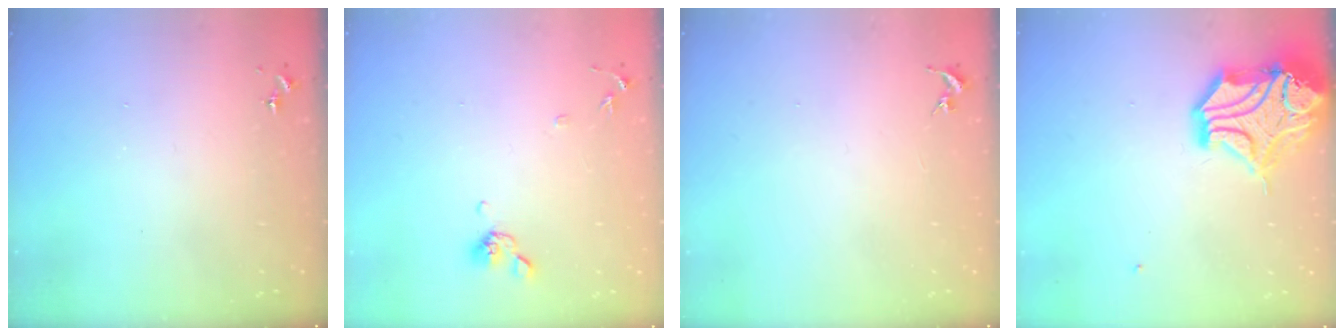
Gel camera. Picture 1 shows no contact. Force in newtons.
{"total": 8.3, "press": 8.2, "slide": 1.6}
{"total": 0.0}
{"total": 18.1, "press": 17.9, "slide": 2.5}